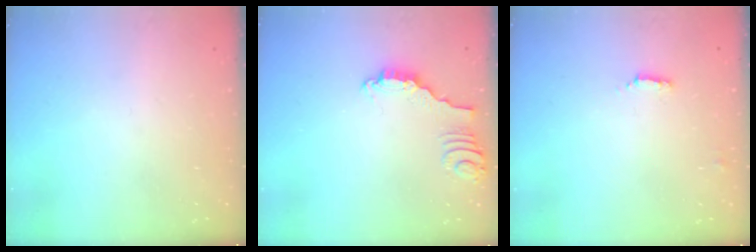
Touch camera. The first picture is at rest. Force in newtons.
{"total": 2.3, "press": 2.3, "slide": 0.1}
{"total": 1.4, "press": 1.4, "slide": 0.4}